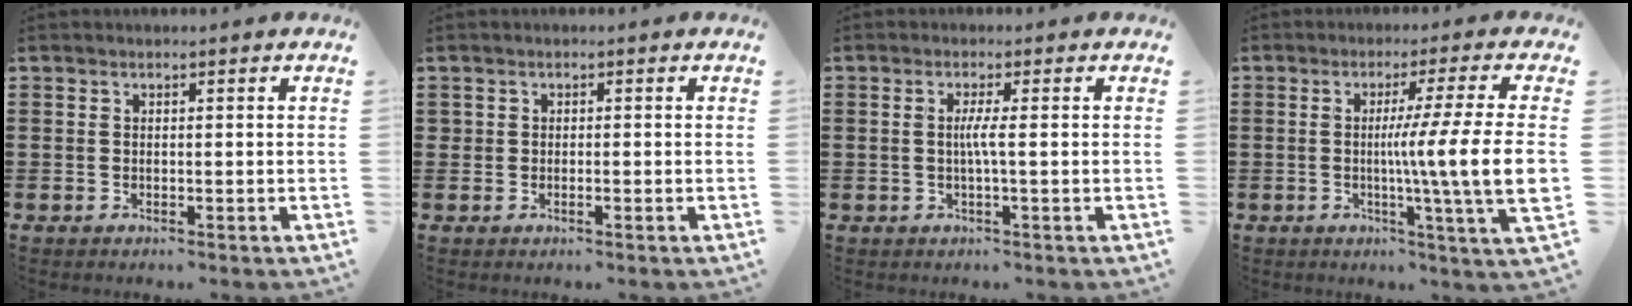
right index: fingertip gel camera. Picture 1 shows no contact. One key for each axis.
{"total": 0.7, "fx": -0.2, "fy": 0.4, "fz": 0.5, "tx": -0.010, "ty": 0.000, "tz": -0.003}
{"total": 2.6, "fx": -0.1, "fy": -0.2, "fz": 2.6, "tx": -0.048, "ty": -0.005, "tz": -0.005}
{"total": 11.3, "fx": -0.4, "fy": -1.3, "fz": 11.2, "tx": -0.200, "ty": -0.020, "tz": -0.017}